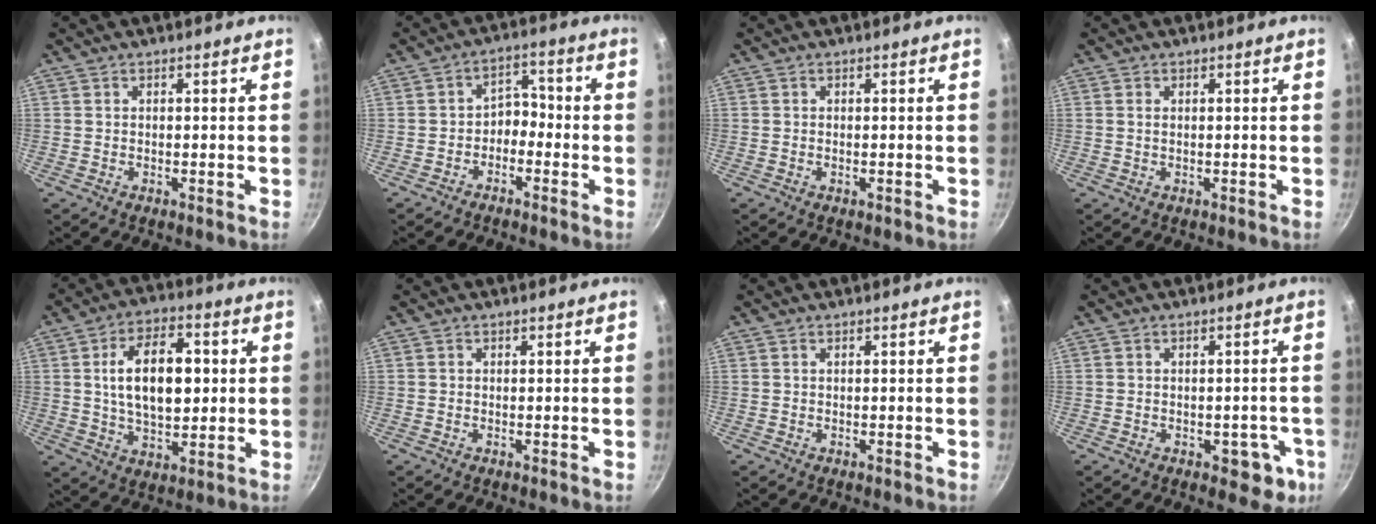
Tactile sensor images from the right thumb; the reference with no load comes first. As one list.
[{"total": 4.9, "force": [-2.1, 3.4, 2.8], "torque": [-0.020, 0.035, -0.046]}, {"total": 0.0}, {"total": 0.6, "force": [0.1, 0.3, 0.5], "torque": [-0.012, 0.003, 0.004]}, {"total": 14.9, "force": [2.0, 8.3, 12.2], "torque": [-0.178, 0.003, 0.035]}, {"total": 0.0}, {"total": 0.0}, {"total": 5.1, "force": [-2.2, 3.0, 3.4], "torque": [-0.011, 0.013, -0.023]}]